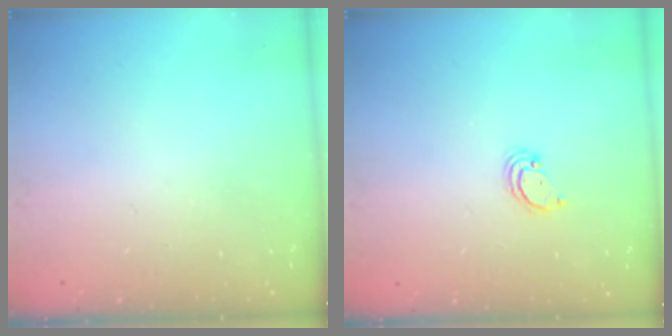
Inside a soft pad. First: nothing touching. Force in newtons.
{"total": 2.2, "press": 2.2, "slide": 0.2}